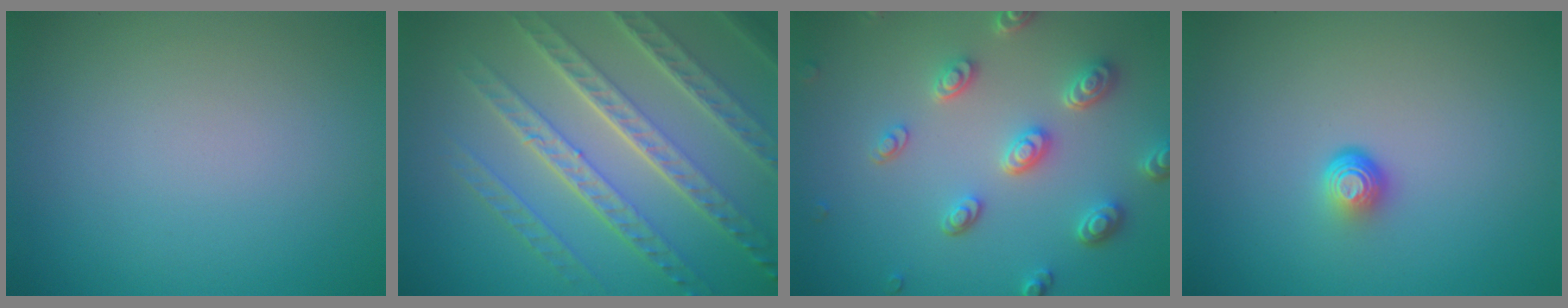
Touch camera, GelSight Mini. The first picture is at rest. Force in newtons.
{"total": 8.0, "press": 5.6, "slide": 5.8}
{"total": 4.5, "press": 3.7, "slide": 2.6}
{"total": 1.9, "press": 1.1, "slide": 1.5}